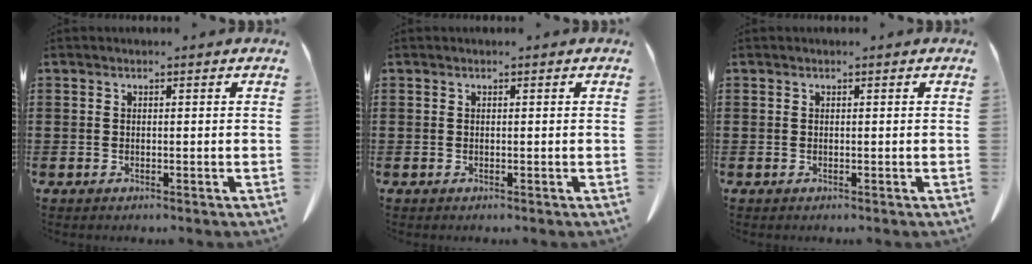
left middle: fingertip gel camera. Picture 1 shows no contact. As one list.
[{"total": 0.0}, {"total": 0.0}]